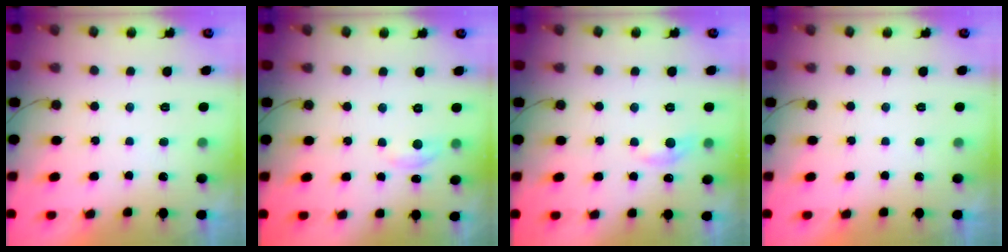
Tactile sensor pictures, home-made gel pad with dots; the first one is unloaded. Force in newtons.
{"total": 2.9, "press": 2.9, "slide": 0.3}
{"total": 6.6, "press": 6.6, "slide": 0.9}
{"total": 0.0}